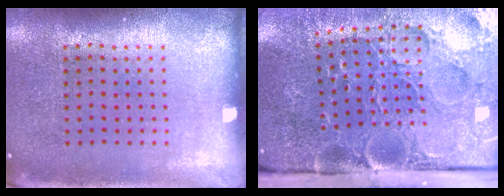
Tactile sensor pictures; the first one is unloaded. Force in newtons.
{"total": 5.3, "press": 4.2, "slide": 3.3}